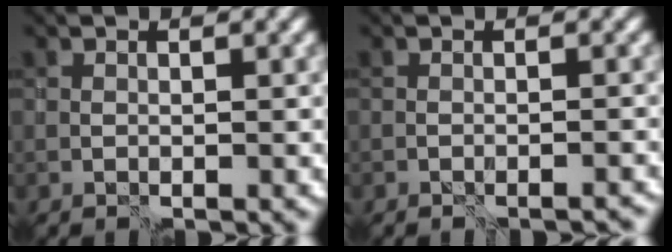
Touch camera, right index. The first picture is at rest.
{"total": 1.7, "force": [-1.5, -0.7, -0.2], "torque": [0.009, 0.008, -0.017]}